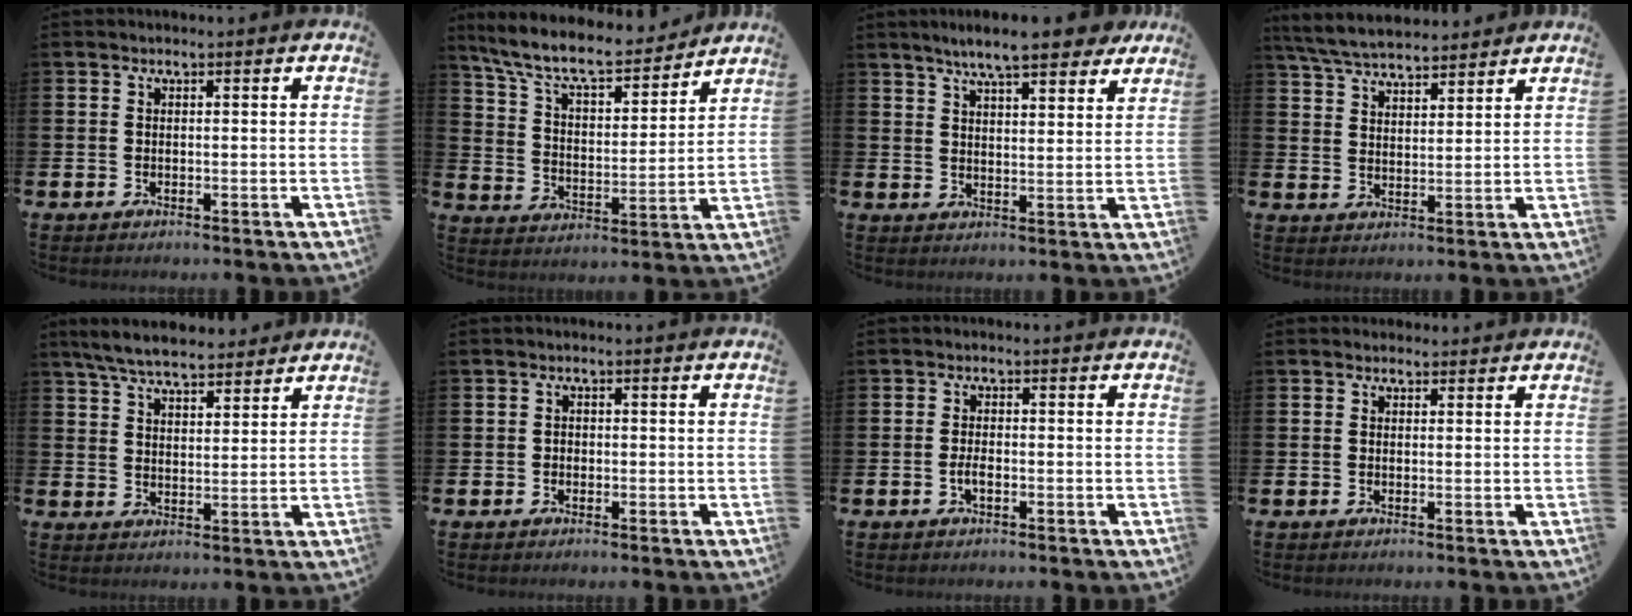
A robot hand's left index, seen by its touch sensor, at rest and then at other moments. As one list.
[{"total": 9.4, "force": [8.5, 2.3, 3.5], "torque": [-0.098, -0.057, 0.145]}, {"total": 8.1, "force": [7.2, 1.2, 3.5], "torque": [-0.065, -0.029, 0.125]}, {"total": 6.1, "force": [5.9, 1.0, 1.3], "torque": [-0.051, -0.024, 0.107]}, {"total": 6.7, "force": [6.3, 1.4, 1.8], "torque": [-0.048, -0.024, 0.113]}, {"total": 0.9, "force": [-0.4, 0.8, 0.2], "torque": [0.000, 0.002, -0.011]}, {"total": 1.7, "force": [-0.6, 0.7, 1.4], "torque": [-0.022, -0.001, -0.013]}, {"total": 0.9, "force": [0.7, 0.5, 0.2], "torque": [0.013, 0.000, 0.009]}]